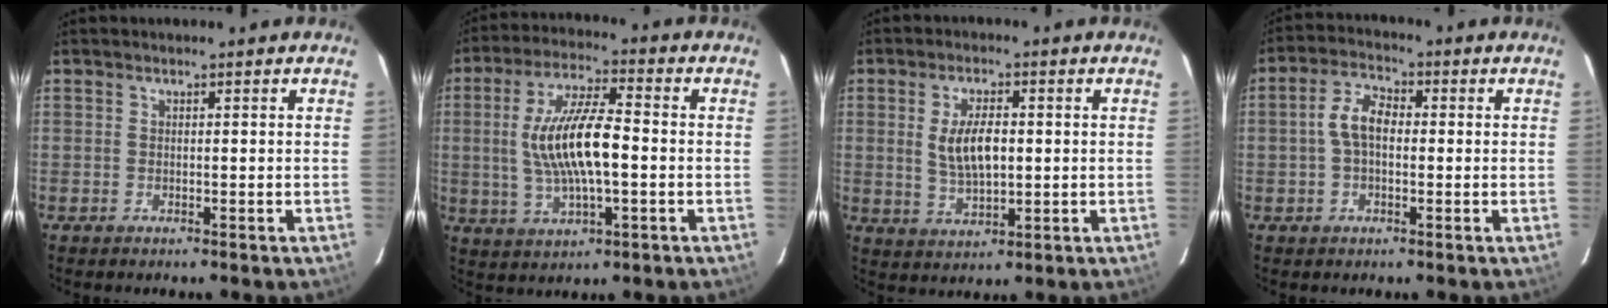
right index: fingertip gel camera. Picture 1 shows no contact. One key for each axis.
{"total": 13.1, "fx": -0.7, "fy": 3.9, "fz": 12.4, "tx": -0.244, "ty": 0.006, "tz": -0.007}
{"total": 7.4, "fx": 0.7, "fy": 3.3, "fz": 6.6, "tx": -0.127, "ty": 0.001, "tz": 0.019}
{"total": 5.9, "fx": -0.1, "fy": 3.5, "fz": 4.8, "tx": -0.097, "ty": 0.018, "tz": -0.001}